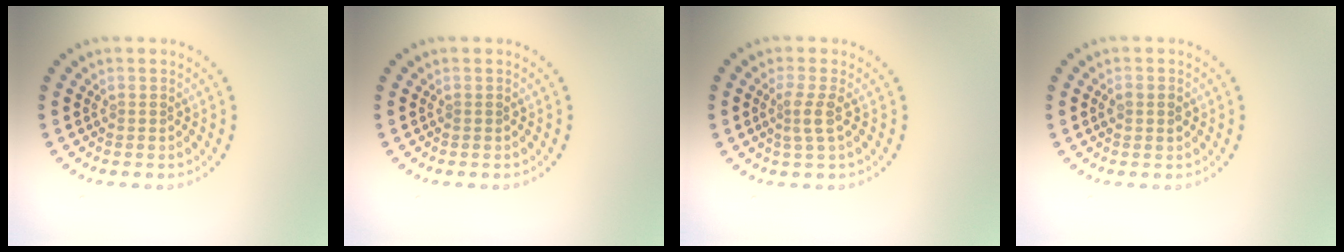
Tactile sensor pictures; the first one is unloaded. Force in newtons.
{"total": 0.0}
{"total": 2.0, "press": 1.5, "slide": 1.4}
{"total": 1.2, "press": 1.2, "slide": 0.1}